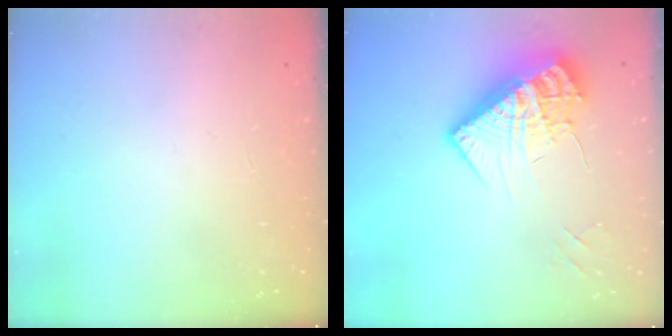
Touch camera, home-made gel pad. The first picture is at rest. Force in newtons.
{"total": 15.9, "press": 15.8, "slide": 1.8}